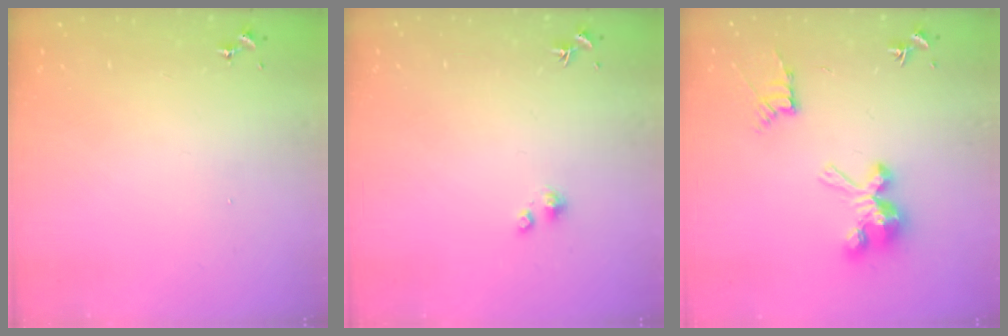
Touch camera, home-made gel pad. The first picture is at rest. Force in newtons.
{"total": 2.2, "press": 2.2, "slide": 0.2}
{"total": 9.8, "press": 9.8, "slide": 0.2}